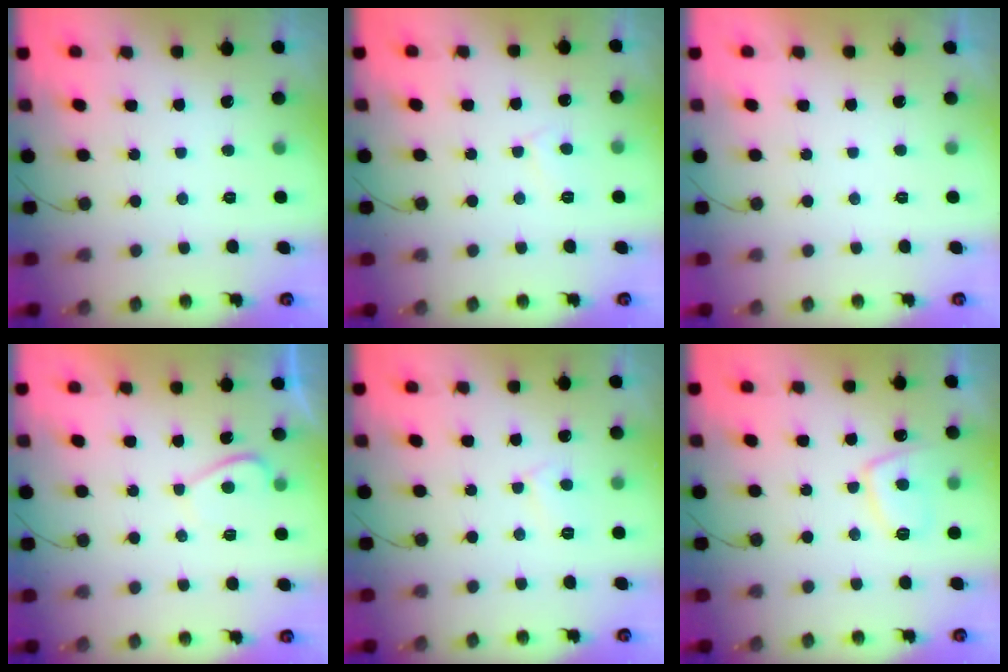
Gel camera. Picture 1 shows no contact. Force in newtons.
{"total": 2.9, "press": 2.9, "slide": 0.3}
{"total": 2.4, "press": 2.3, "slide": 0.4}
{"total": 2.1, "press": 2.0, "slide": 0.7}
{"total": 4.3, "press": 4.3, "slide": 0.4}
{"total": 7.4, "press": 7.4, "slide": 1.0}